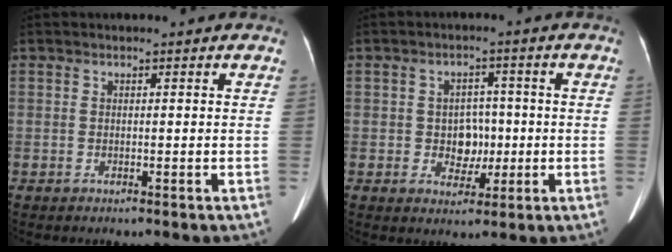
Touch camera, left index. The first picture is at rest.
{"total": 4.7, "force": [-0.6, 3.6, 3.0], "torque": [-0.046, 0.011, -0.003]}